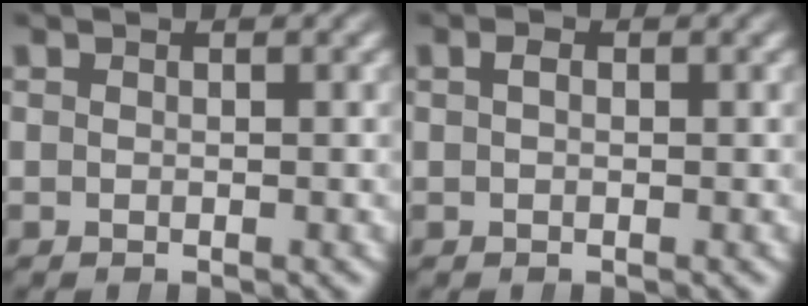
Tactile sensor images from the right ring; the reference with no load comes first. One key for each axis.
{"total": 0.9, "fx": 0.1, "fy": 0.5, "fz": 0.7, "tx": -0.015, "ty": 0.003, "tz": 0.003}